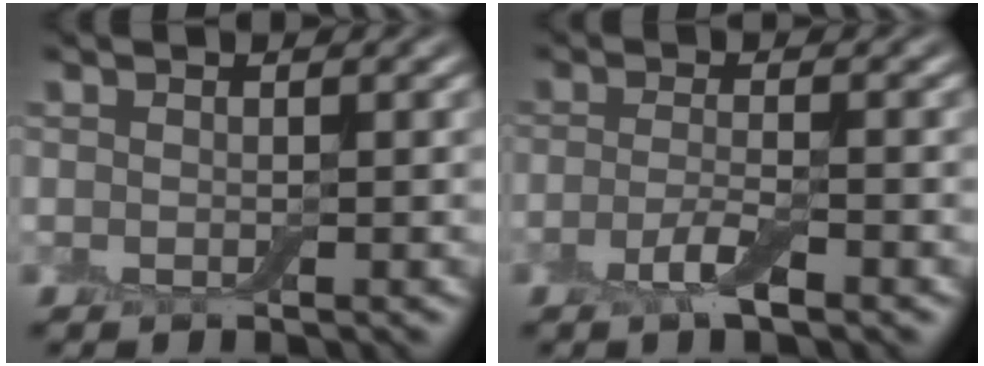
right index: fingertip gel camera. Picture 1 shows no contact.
{"total": 2.5, "force": [-1.3, 0.5, 2.1], "torque": [-0.043, 0.001, -0.032]}